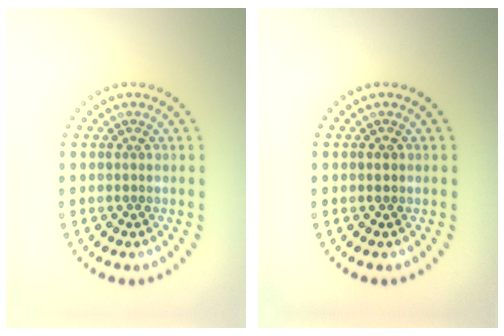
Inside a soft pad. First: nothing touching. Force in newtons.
{"total": 1.0, "press": 1.0, "slide": 0.2}